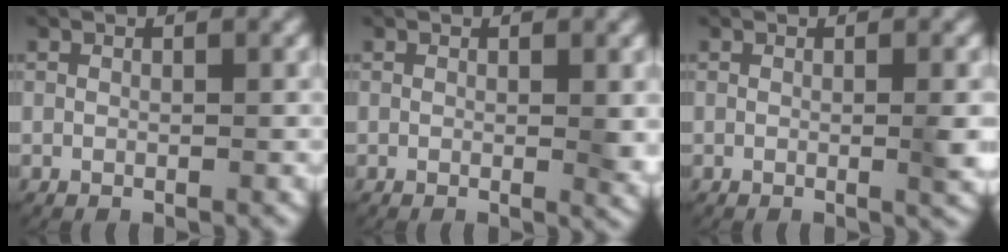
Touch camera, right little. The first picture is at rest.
{"total": 1.5, "force": [0.1, 0.2, 1.5], "torque": [-0.017, -0.004, 0.000]}
{"total": 1.5, "force": [-0.1, 0.1, 1.5], "torque": [-0.018, -0.001, -0.005]}